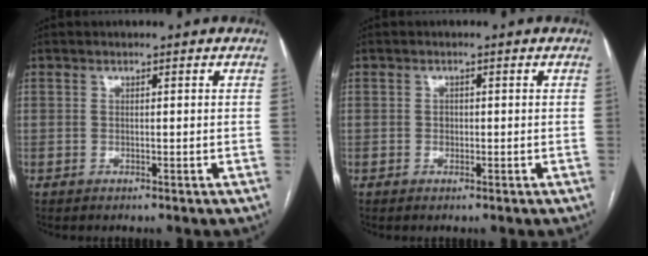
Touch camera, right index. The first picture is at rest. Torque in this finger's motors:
{"motor_torque": [0.51, 0.18, 0.01, 0.02]}